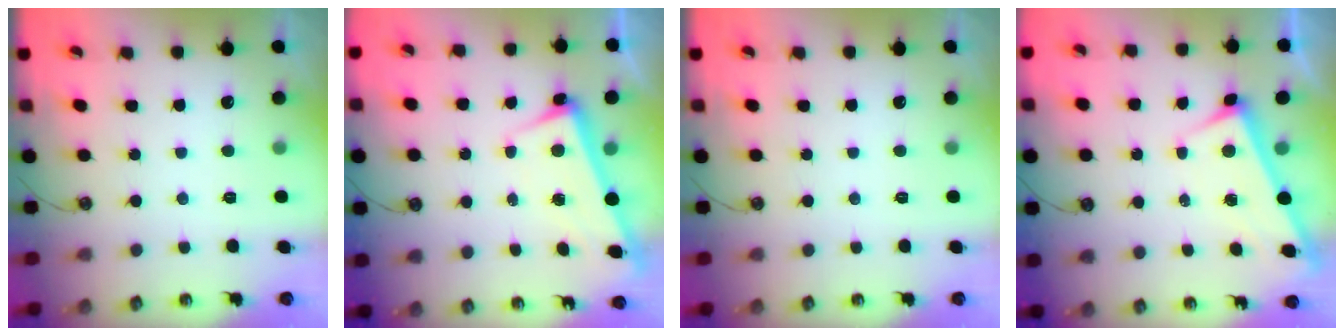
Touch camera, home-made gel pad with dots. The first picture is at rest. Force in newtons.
{"total": 2.7, "press": 2.6, "slide": 0.7}
{"total": 0.0}
{"total": 2.9, "press": 2.9, "slide": 0.2}